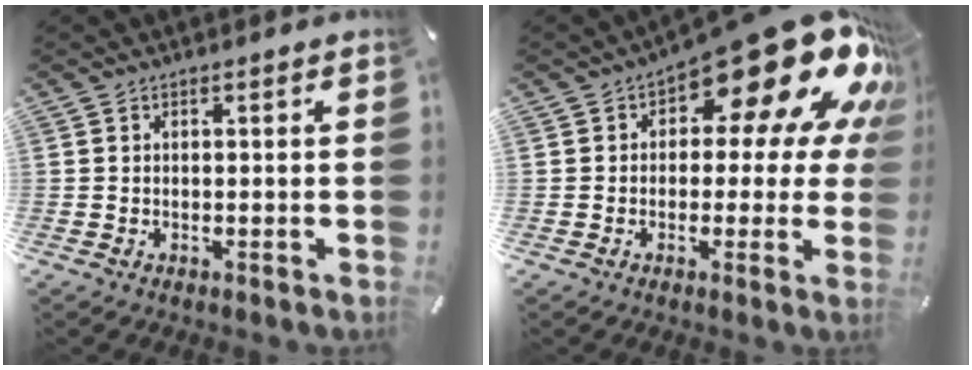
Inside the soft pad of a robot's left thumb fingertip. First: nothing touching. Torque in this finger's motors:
{"motor_torque": [2.49, 2.52, 1.94, -0.83, 0.41]}